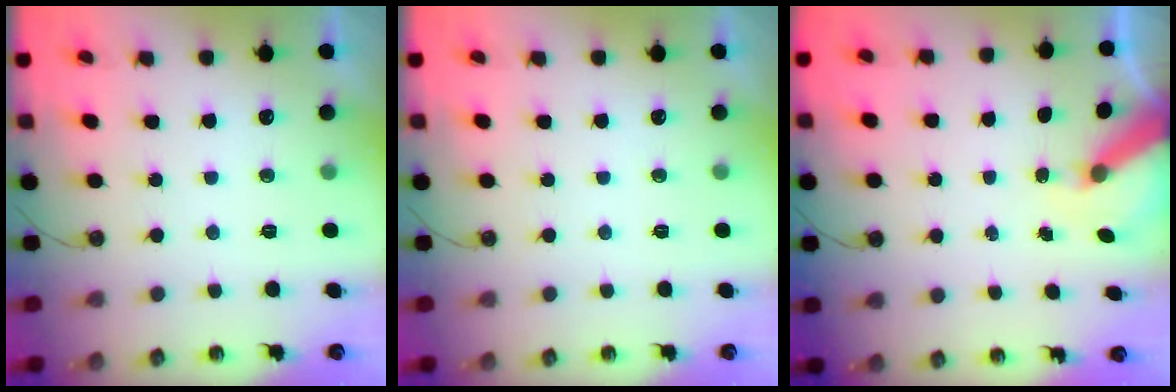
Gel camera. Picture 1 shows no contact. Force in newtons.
{"total": 0.0}
{"total": 6.8, "press": 6.7, "slide": 0.7}